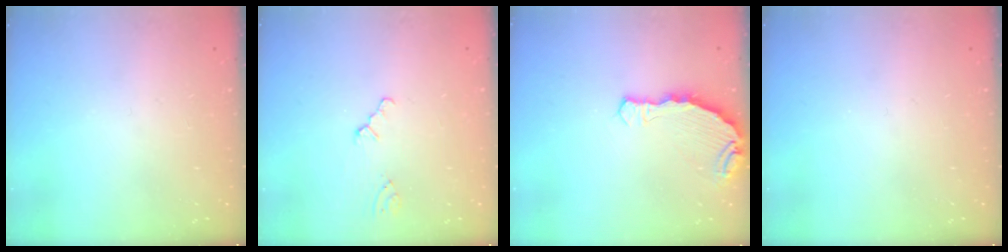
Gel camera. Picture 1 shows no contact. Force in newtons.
{"total": 0.0}
{"total": 7.7, "press": 6.2, "slide": 4.6}
{"total": 0.0}